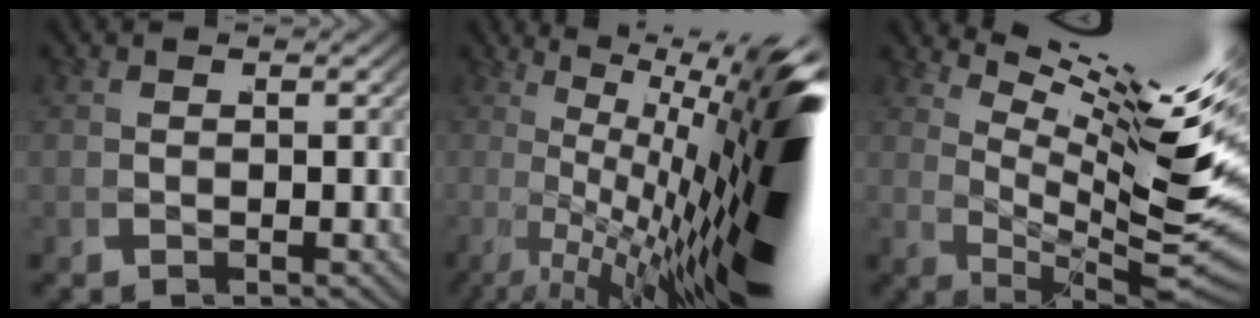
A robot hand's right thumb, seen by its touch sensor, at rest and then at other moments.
{"total": 18.4, "force": [-1.6, 8.2, 16.4], "torque": [-0.214, -0.038, -0.009]}
{"total": 10.4, "force": [4.3, 2.7, 9.1], "torque": [-0.123, 0.005, 0.060]}